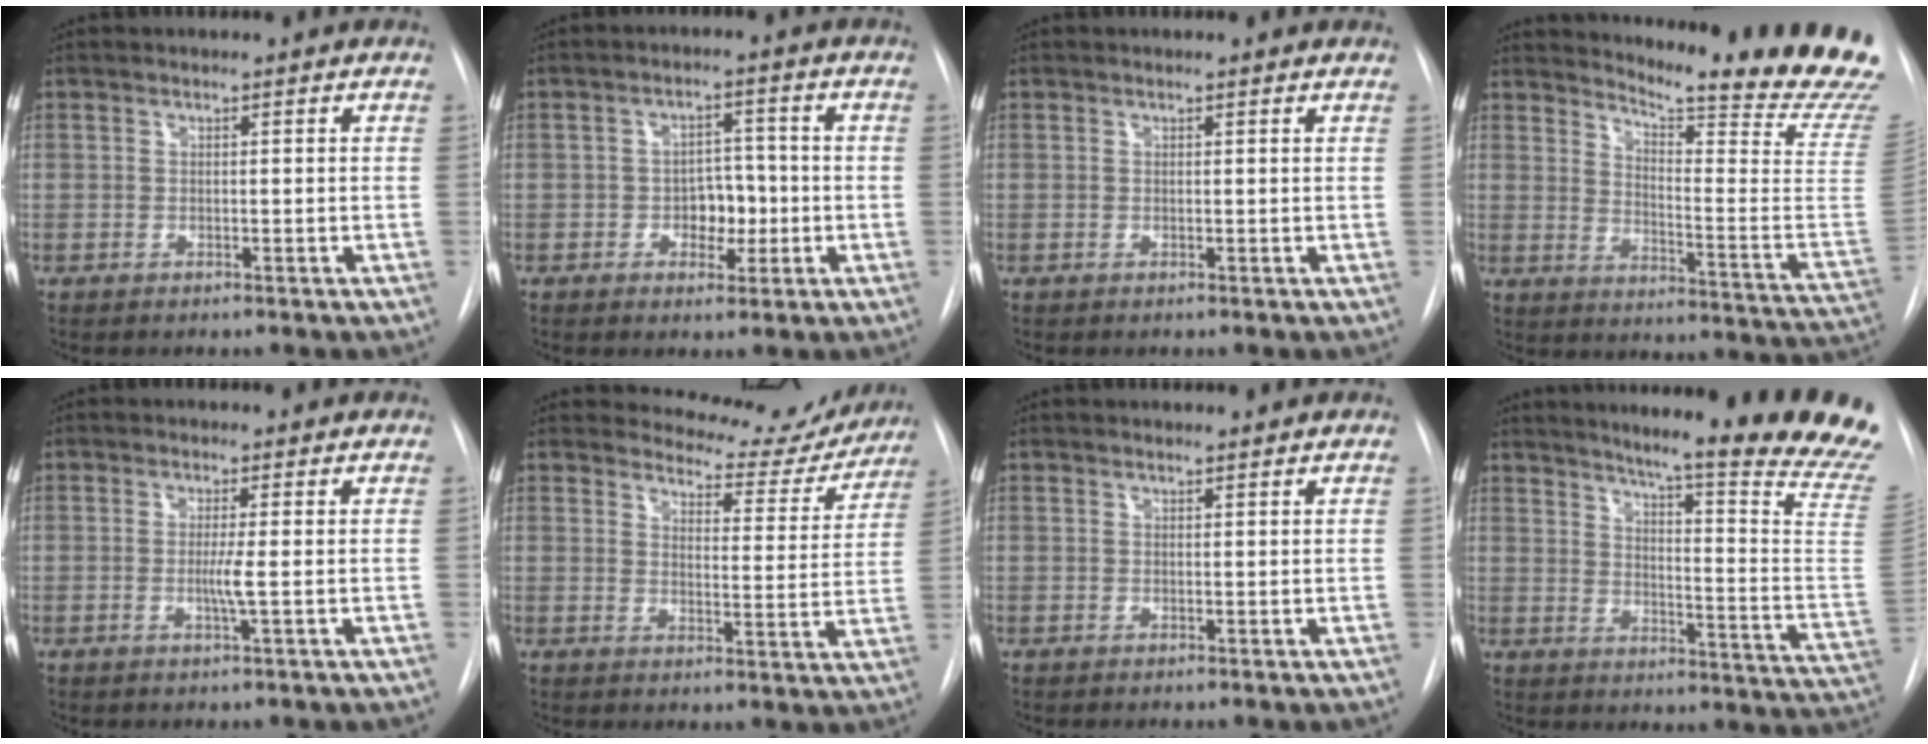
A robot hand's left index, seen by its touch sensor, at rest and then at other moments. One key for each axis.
{"total": 4.9, "fx": -1.7, "fy": 3.2, "fz": 3.3, "tx": -0.041, "ty": 0.005, "tz": -0.023}
{"total": 0.6, "fx": 0.5, "fy": 0.0, "fz": 0.2, "tx": -0.011, "ty": -0.001, "tz": 0.001}
{"total": 23.5, "fx": 21.6, "fy": -1.0, "fz": 9.2, "tx": -0.139, "ty": -0.159, "tz": 0.257}
{"total": 2.4, "fx": -0.8, "fy": -0.6, "fz": 2.2, "tx": -0.044, "ty": -0.010, "tz": -0.016}
{"total": 11.5, "fx": 11.0, "fy": 3.2, "fz": 0.7, "tx": 0.008, "ty": -0.040, "tz": 0.115}
{"total": 1.4, "fx": 1.4, "fy": 0.1, "fz": 0.3, "tx": -0.007, "ty": 0.005, "tz": 0.017}
{"total": 22.4, "fx": 19.0, "fy": -1.5, "fz": 11.7, "tx": -0.143, "ty": -0.137, "tz": 0.223}